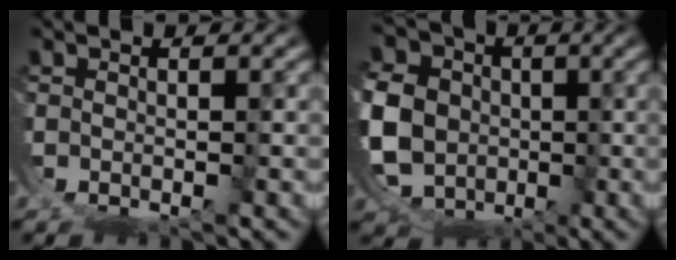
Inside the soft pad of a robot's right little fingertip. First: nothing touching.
{"total": 15.1, "force": [-0.5, 13.3, 7.2], "torque": [-0.174, -0.059, 0.001]}